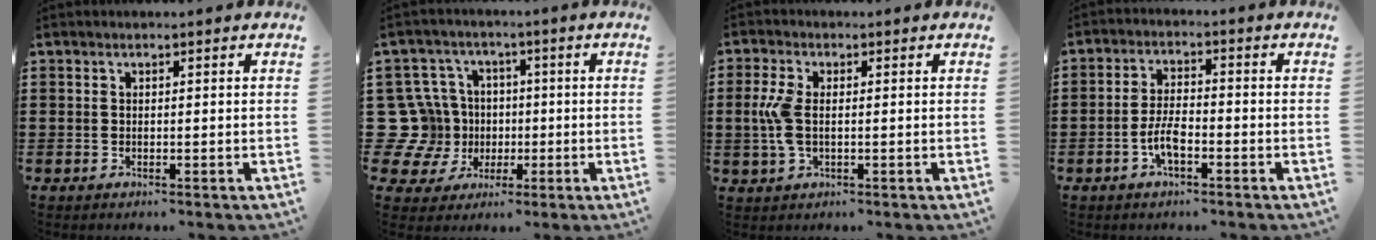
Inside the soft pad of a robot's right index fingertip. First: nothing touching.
{"total": 11.0, "force": [-0.1, 10.5, 3.1], "torque": [-0.135, 0.005, 0.002]}
{"total": 5.1, "force": [-0.1, 2.5, 4.5], "torque": [-0.122, -0.007, -0.012]}
{"total": 4.9, "force": [-2.0, 1.8, 4.1], "torque": [-0.098, -0.002, -0.045]}